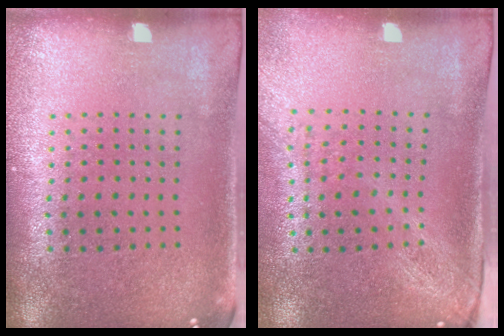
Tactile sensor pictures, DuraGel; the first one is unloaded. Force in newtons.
{"total": 2.0, "press": 1.6, "slide": 1.2}